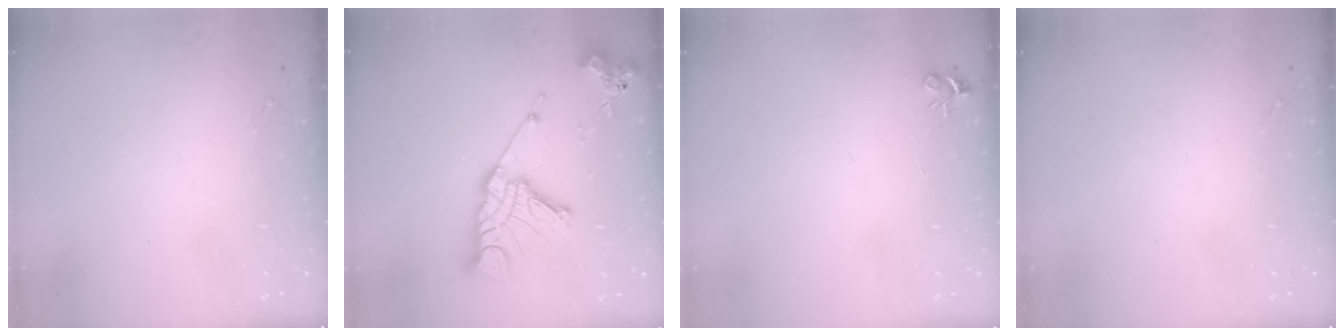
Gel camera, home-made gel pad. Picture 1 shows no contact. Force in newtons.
{"total": 19.3, "press": 19.2, "slide": 1.8}
{"total": 4.7, "press": 4.7, "slide": 0.6}
{"total": 0.0}